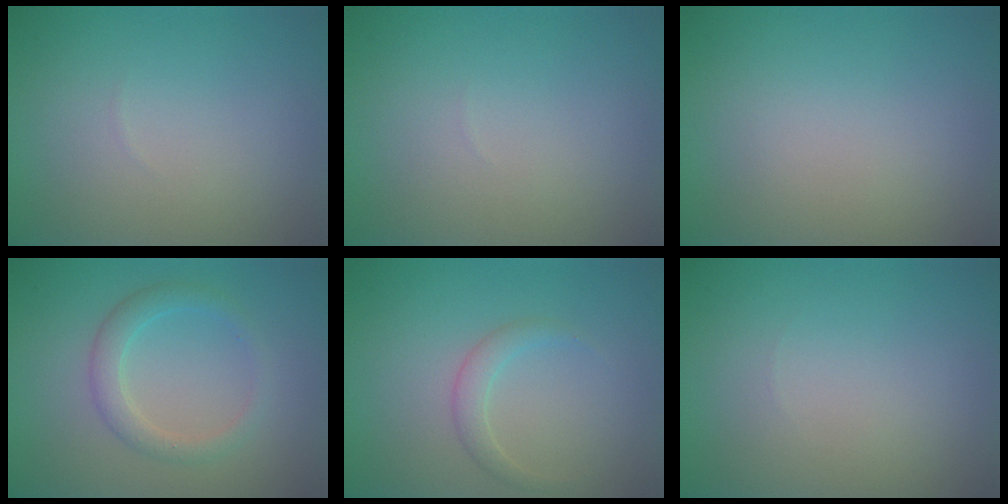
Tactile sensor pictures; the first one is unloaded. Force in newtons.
{"total": 0.0}
{"total": 0.0}
{"total": 2.3, "press": 2.3, "slide": 0.1}
{"total": 1.6, "press": 1.6, "slide": 0.2}
{"total": 0.0}